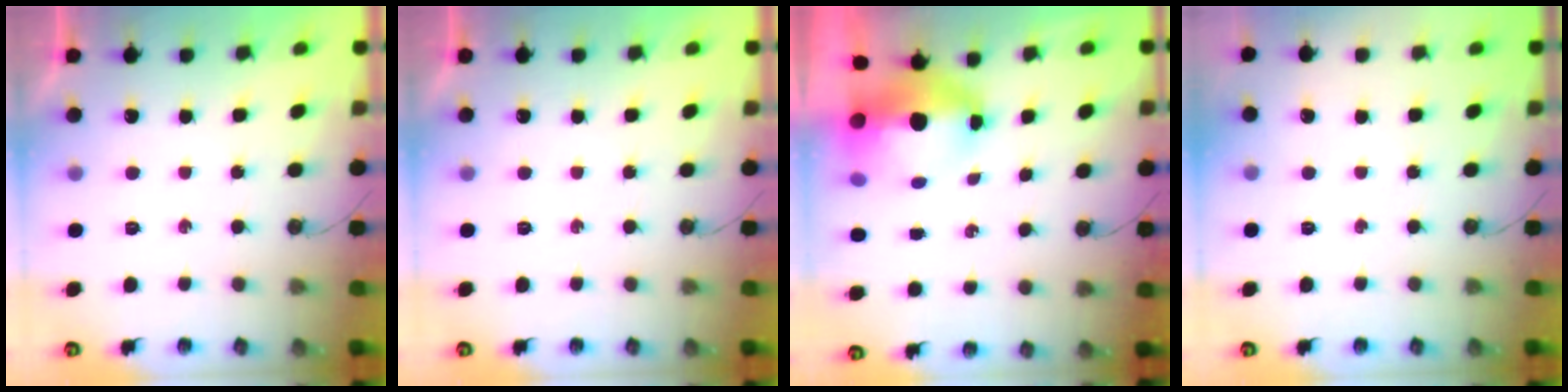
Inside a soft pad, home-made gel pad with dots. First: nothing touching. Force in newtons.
{"total": 0.0}
{"total": 14.7, "press": 9.3, "slide": 11.4}
{"total": 0.0}